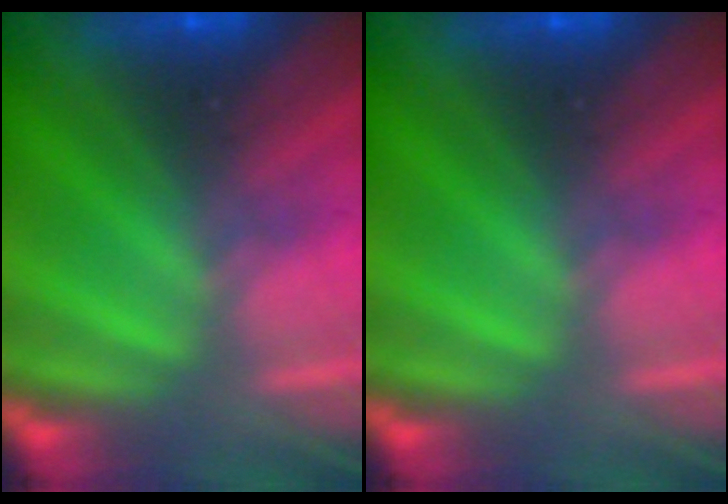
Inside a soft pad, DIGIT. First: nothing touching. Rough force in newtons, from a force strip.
{"total": 0.0}